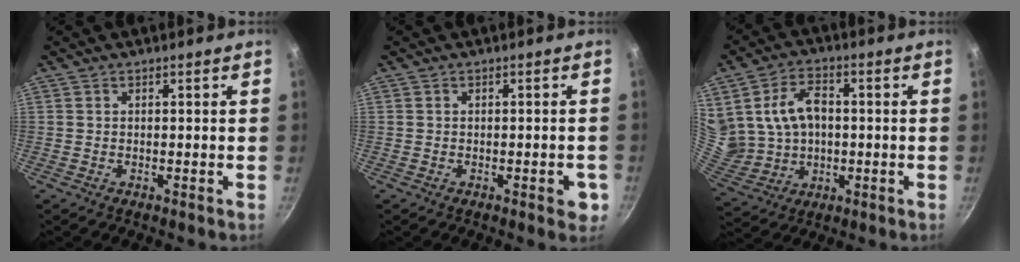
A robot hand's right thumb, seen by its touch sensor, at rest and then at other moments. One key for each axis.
{"total": 3.2, "fx": -1.2, "fy": 1.2, "fz": 2.7, "tx": -0.023, "ty": 0.002, "tz": -0.017}
{"total": 14.5, "fx": 2.0, "fy": 11.0, "fz": 9.2, "tx": -0.163, "ty": 0.004, "tz": 0.054}